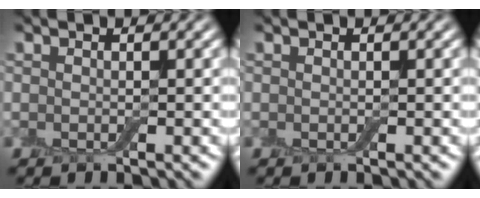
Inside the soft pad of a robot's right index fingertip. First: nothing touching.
{"total": 0.0}